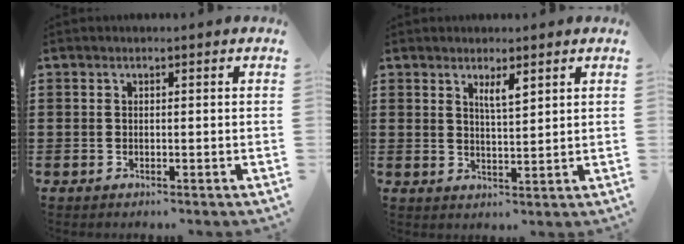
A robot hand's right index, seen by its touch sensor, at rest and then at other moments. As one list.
[{"total": 2.9, "force": [1.9, 0.6, 2.1], "torque": [-0.044, 0.003, 0.031]}]